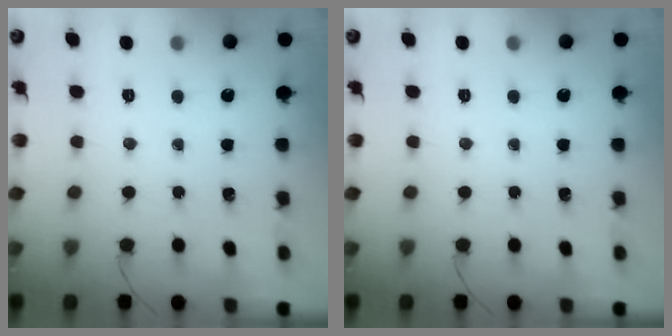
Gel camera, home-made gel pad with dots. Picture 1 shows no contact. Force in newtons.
{"total": 0.0}